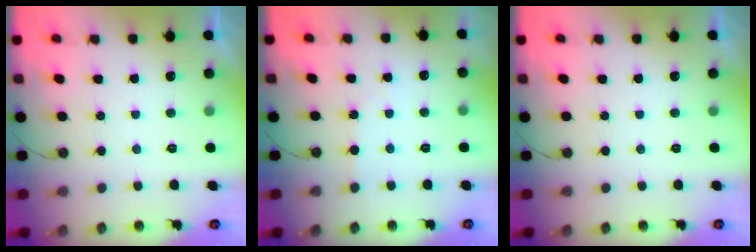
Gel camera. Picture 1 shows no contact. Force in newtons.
{"total": 2.6, "press": 2.6, "slide": 0.3}
{"total": 0.0}